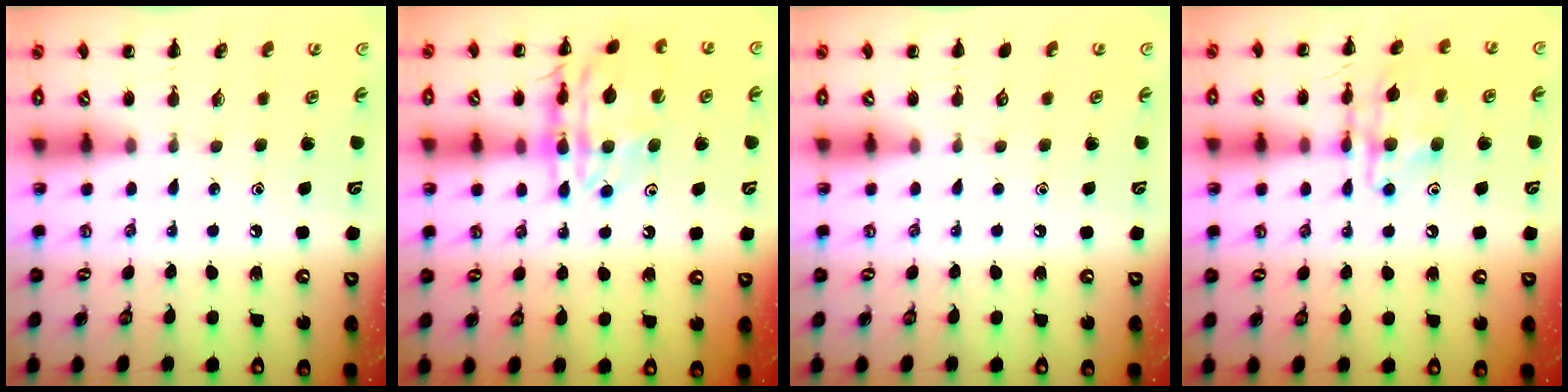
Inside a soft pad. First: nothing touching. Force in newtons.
{"total": 15.9, "press": 15.8, "slide": 1.6}
{"total": 0.0}
{"total": 13.5, "press": 13.4, "slide": 1.8}